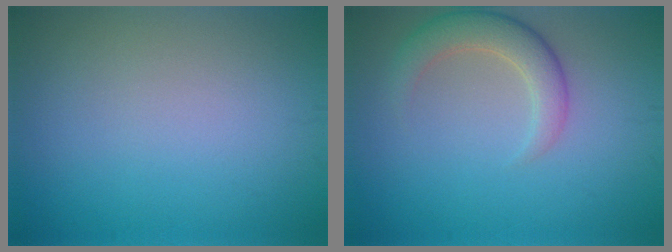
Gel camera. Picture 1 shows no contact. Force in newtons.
{"total": 3.5, "press": 3.5, "slide": 0.4}